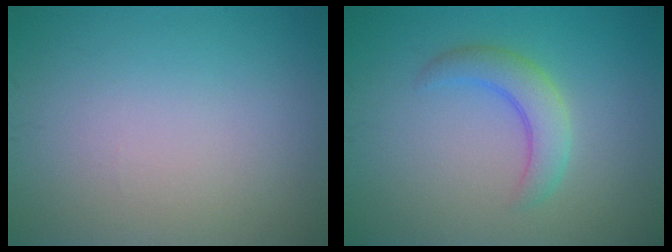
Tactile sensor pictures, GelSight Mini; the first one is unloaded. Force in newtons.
{"total": 3.2, "press": 3.2, "slide": 0.1}